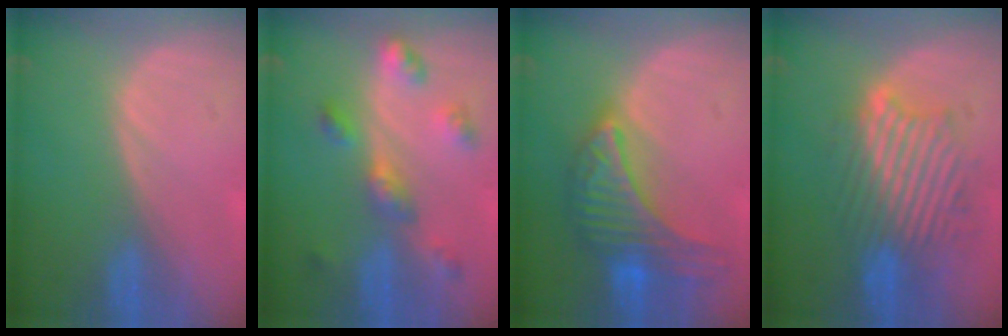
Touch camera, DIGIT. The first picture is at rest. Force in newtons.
{"total": 6.3, "press": 5.7, "slide": 2.7}
{"total": 9.9, "press": 9.9, "slide": 0.6}
{"total": 9.8, "press": 9.5, "slide": 2.1}